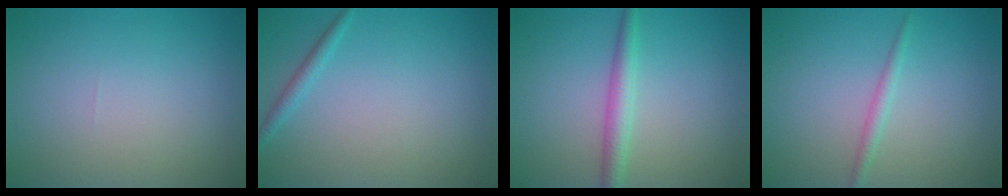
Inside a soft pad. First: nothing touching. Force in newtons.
{"total": 1.2, "press": 1.2, "slide": 0.1}
{"total": 2.5, "press": 2.5, "slide": 0.1}
{"total": 1.2, "press": 1.2, "slide": 0.1}